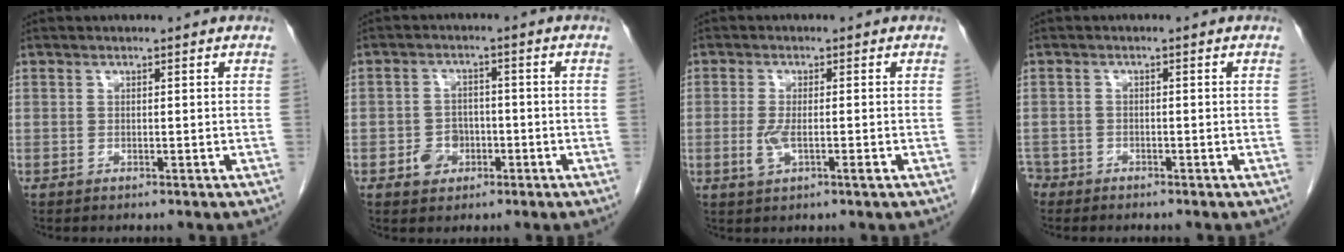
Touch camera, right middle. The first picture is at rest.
{"total": 4.1, "force": [-1.6, 3.3, 1.7], "torque": [-0.028, 0.007, -0.022]}
{"total": 3.6, "force": [-1.0, 0.8, 3.4], "torque": [-0.074, -0.005, -0.017]}
{"total": 3.1, "force": [-2.5, 1.7, 0.0], "torque": [-0.007, 0.002, -0.050]}